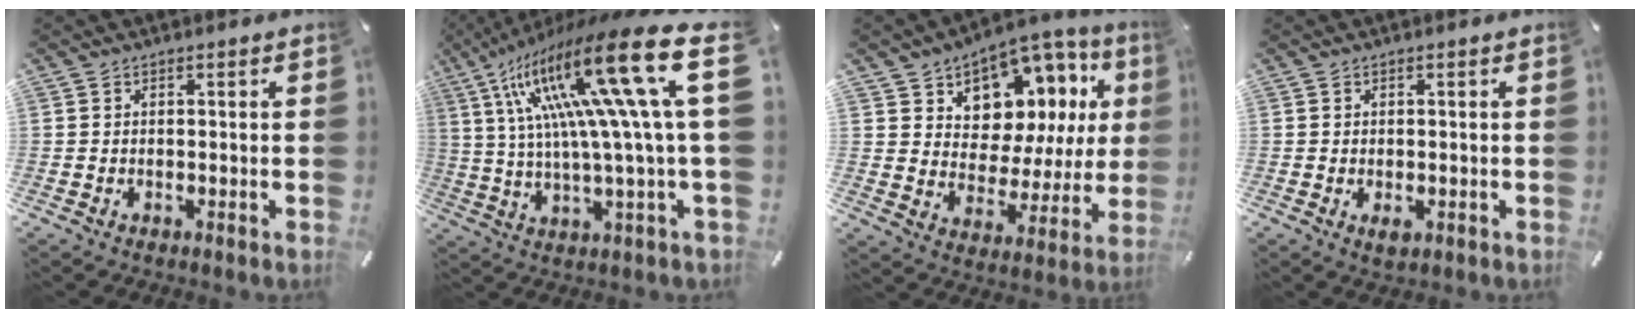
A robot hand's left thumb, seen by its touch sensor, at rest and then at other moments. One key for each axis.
{"total": 32.0, "fx": 10.3, "fy": 6.2, "fz": 29.6, "tx": -0.553, "ty": -0.085, "tz": 0.156}
{"total": 9.8, "fx": 5.9, "fy": 7.4, "fz": 2.5, "tx": -0.038, "ty": -0.071, "tz": 0.108}
{"total": 1.9, "fx": -0.4, "fy": 0.8, "fz": 1.7, "tx": -0.028, "ty": -0.001, "tz": -0.006}